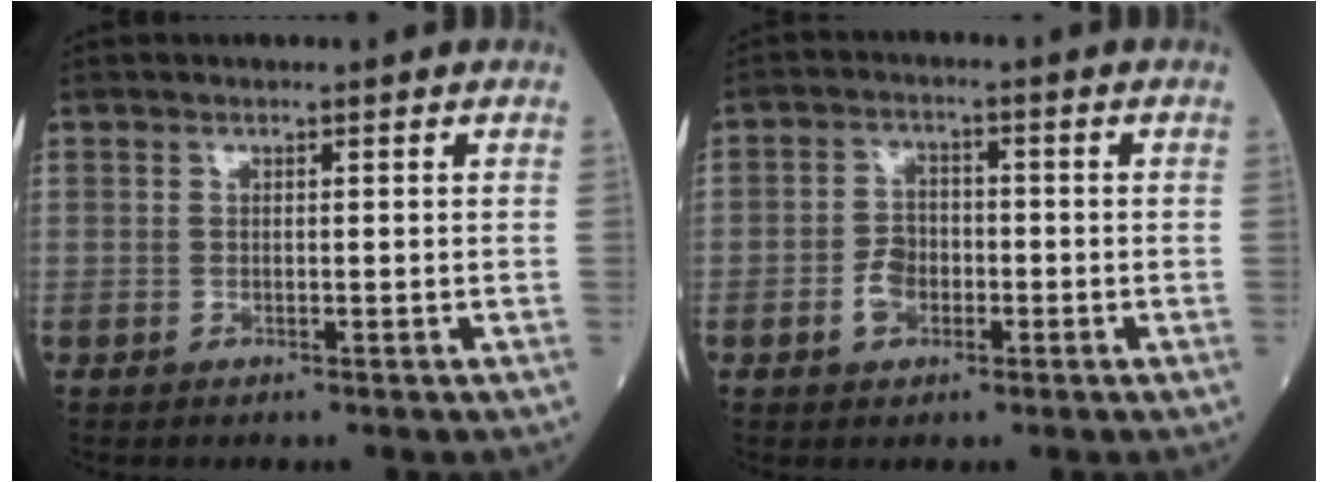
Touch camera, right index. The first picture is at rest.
{"total": 4.2, "force": [-1.5, 3.1, 2.5], "torque": [-0.048, 0.010, -0.027]}